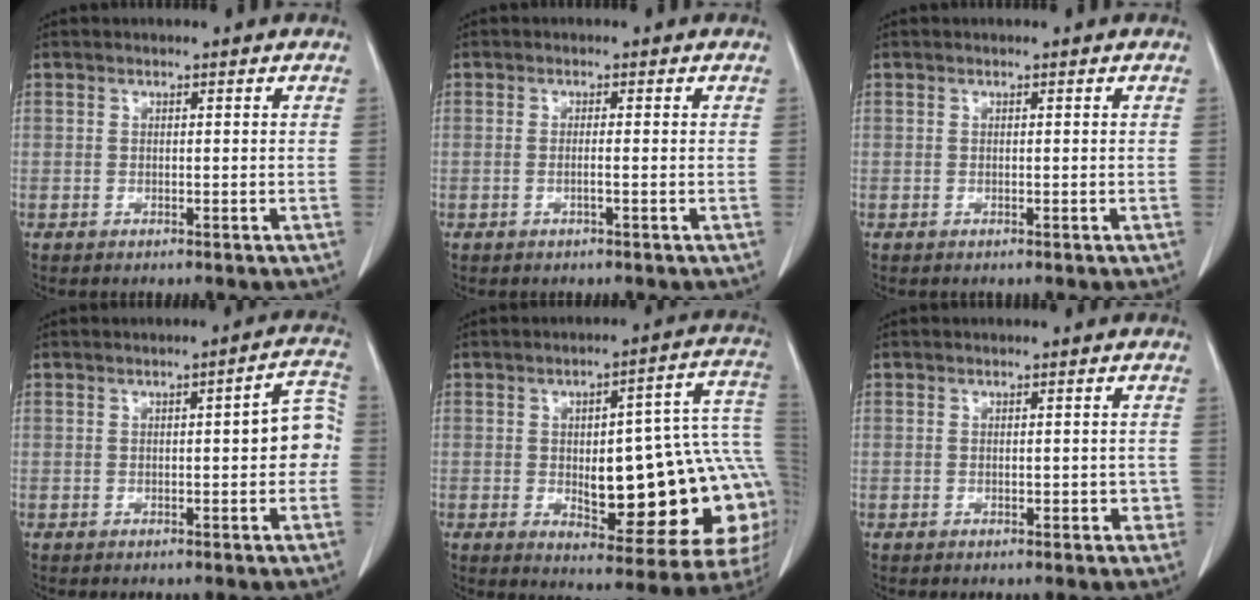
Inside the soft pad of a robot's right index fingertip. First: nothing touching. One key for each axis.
{"total": 1.0, "fx": -0.3, "fy": -0.1, "fz": 0.9, "tx": -0.016, "ty": 0.001, "tz": -0.006}
{"total": 0.0}
{"total": 5.6, "fx": -0.3, "fy": 1.3, "fz": 5.4, "tx": -0.061, "ty": 0.024, "tz": -0.008}
{"total": 22.3, "fx": -1.6, "fy": 6.3, "fz": 21.4, "tx": -0.195, "ty": 0.031, "tz": -0.001}
{"total": 2.0, "fx": -0.4, "fy": 1.5, "fz": 1.3, "tx": -0.008, "ty": 0.014, "tz": -0.002}